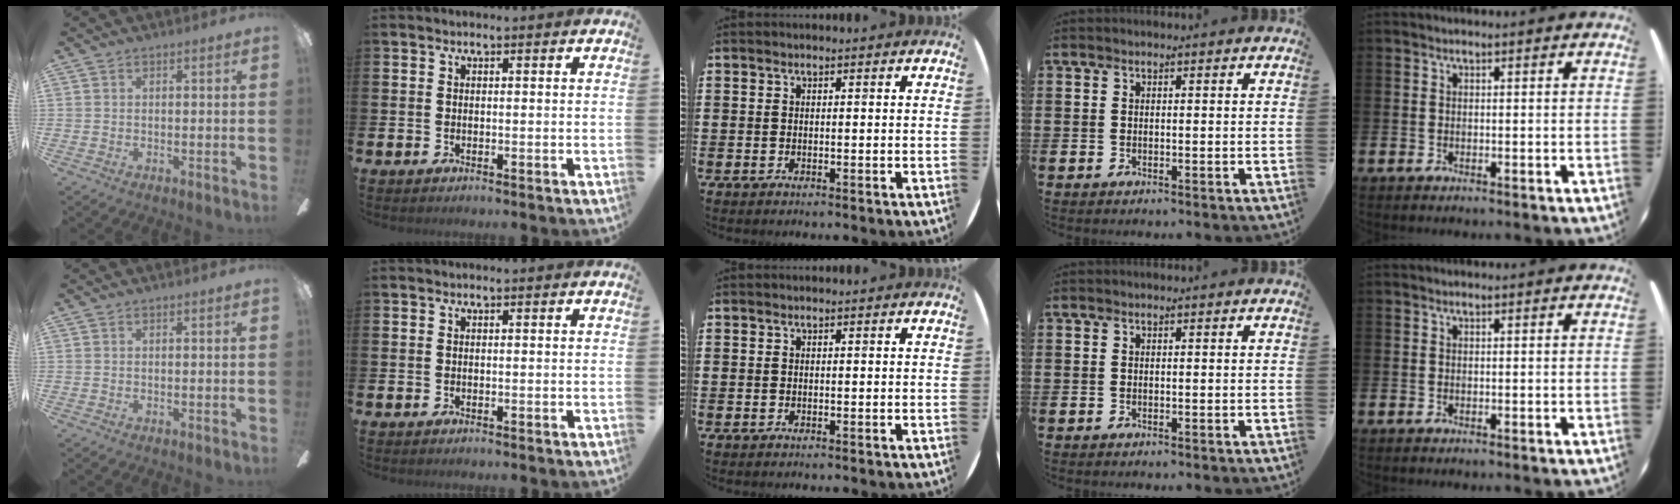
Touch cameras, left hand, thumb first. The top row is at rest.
{}